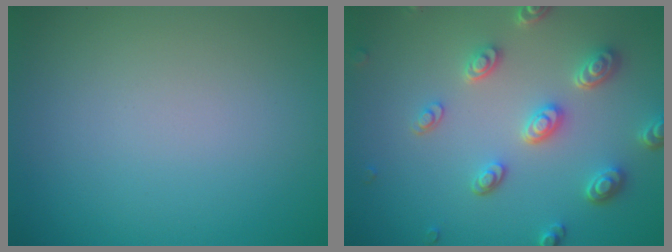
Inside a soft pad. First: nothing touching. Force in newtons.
{"total": 4.5, "press": 3.7, "slide": 2.6}